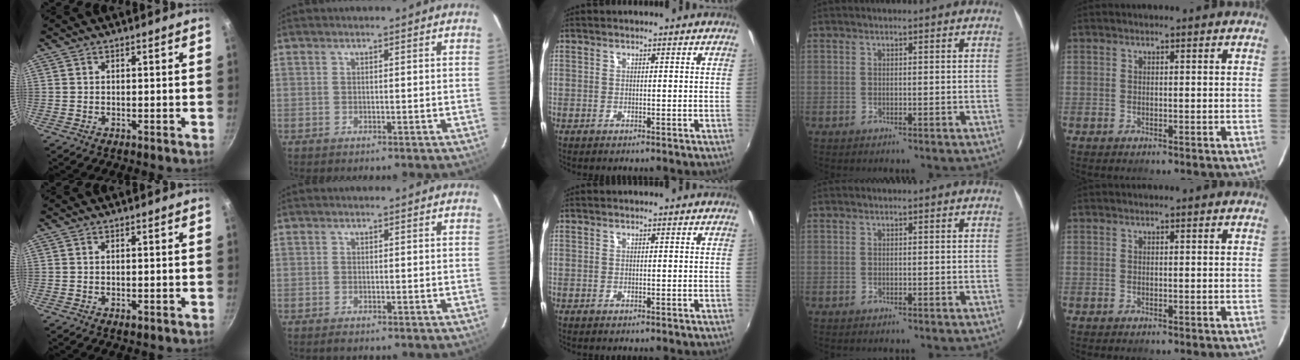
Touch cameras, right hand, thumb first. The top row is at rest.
{"thumb": {"total": 1.1, "force": [-0.3, 0.5, 0.9], "torque": [-0.013, -0.001, -0.004]}, "index": {"total": 0.8, "force": [-0.7, 0.4, 0.3], "torque": [-0.007, -0.004, -0.014]}}